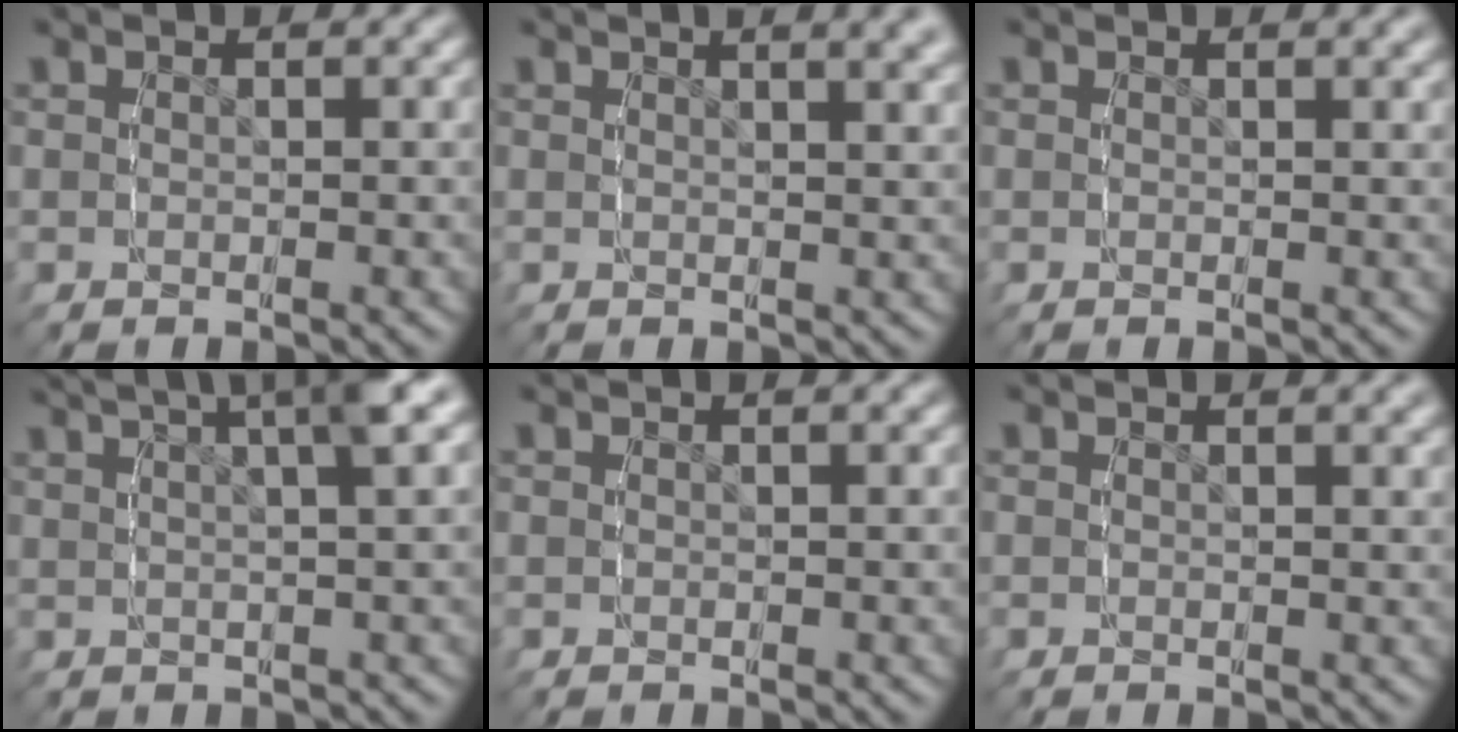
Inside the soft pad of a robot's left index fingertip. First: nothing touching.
{"total": 4.8, "force": [3.1, 1.7, 3.3], "torque": [-0.037, 0.013, 0.040]}
{"total": 1.0, "force": [0.6, 0.1, 0.7], "torque": [-0.007, 0.003, 0.007]}
{"total": 9.6, "force": [5.8, 4.1, 6.4], "torque": [-0.082, 0.031, 0.071]}
{"total": 0.7, "force": [0.6, 0.1, 0.4], "torque": [-0.002, 0.005, 0.008]}
{"total": 1.3, "force": [0.9, 0.3, 1.0], "torque": [-0.011, 0.003, 0.011]}